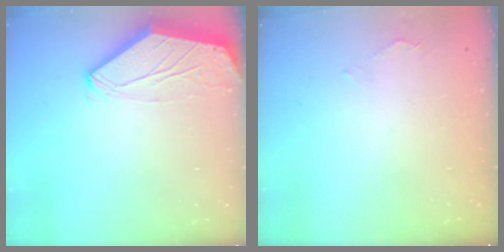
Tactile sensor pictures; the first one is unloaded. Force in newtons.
{"total": 1.0, "press": 1.0, "slide": 0.2}